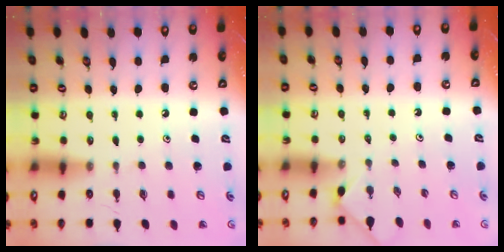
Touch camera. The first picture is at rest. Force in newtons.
{"total": 0.0}